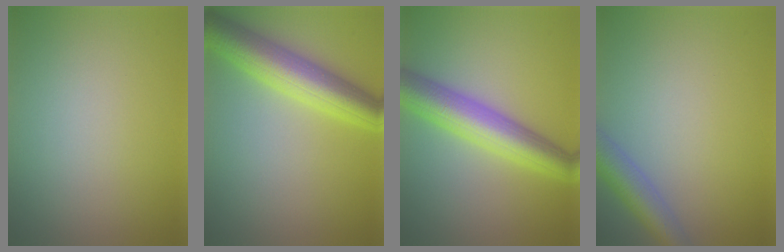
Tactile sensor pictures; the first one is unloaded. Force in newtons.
{"total": 6.8, "press": 6.8, "slide": 0.1}
{"total": 6.6, "press": 6.6, "slide": 0.3}
{"total": 3.9, "press": 3.9, "slide": 0.2}